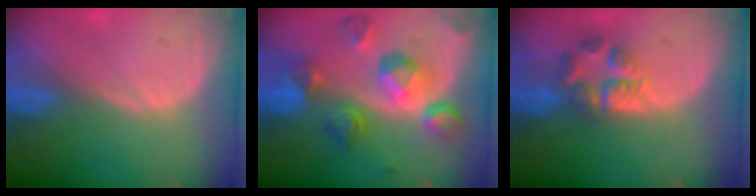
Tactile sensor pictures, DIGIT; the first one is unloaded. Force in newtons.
{"total": 10.4, "press": 9.3, "slide": 4.7}
{"total": 5.6, "press": 5.5, "slide": 1.1}